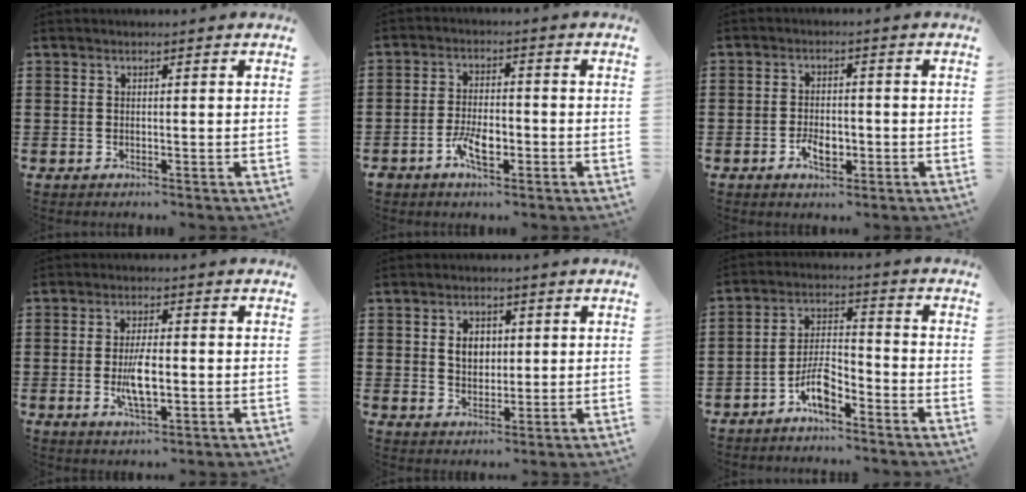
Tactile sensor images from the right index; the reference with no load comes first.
{"total": 5.3, "force": [-2.5, 2.4, 4.0], "torque": [-0.086, 0.002, -0.048]}
{"total": 3.9, "force": [-1.5, 2.1, 2.9], "torque": [-0.043, 0.001, -0.027]}
{"total": 5.9, "force": [-0.9, 2.1, 5.4], "torque": [-0.108, -0.002, -0.019]}
{"total": 3.9, "force": [0.6, 2.9, 2.6], "torque": [-0.052, 0.008, 0.007]}
{"total": 6.1, "force": [-4.1, 2.2, 3.9], "torque": [-0.085, 0.010, -0.081]}